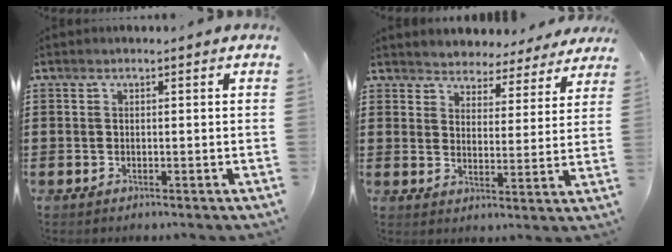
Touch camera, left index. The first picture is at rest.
{"total": 4.1, "force": [4.1, 0.4, -0.7], "torque": [-0.014, -0.031, 0.068]}